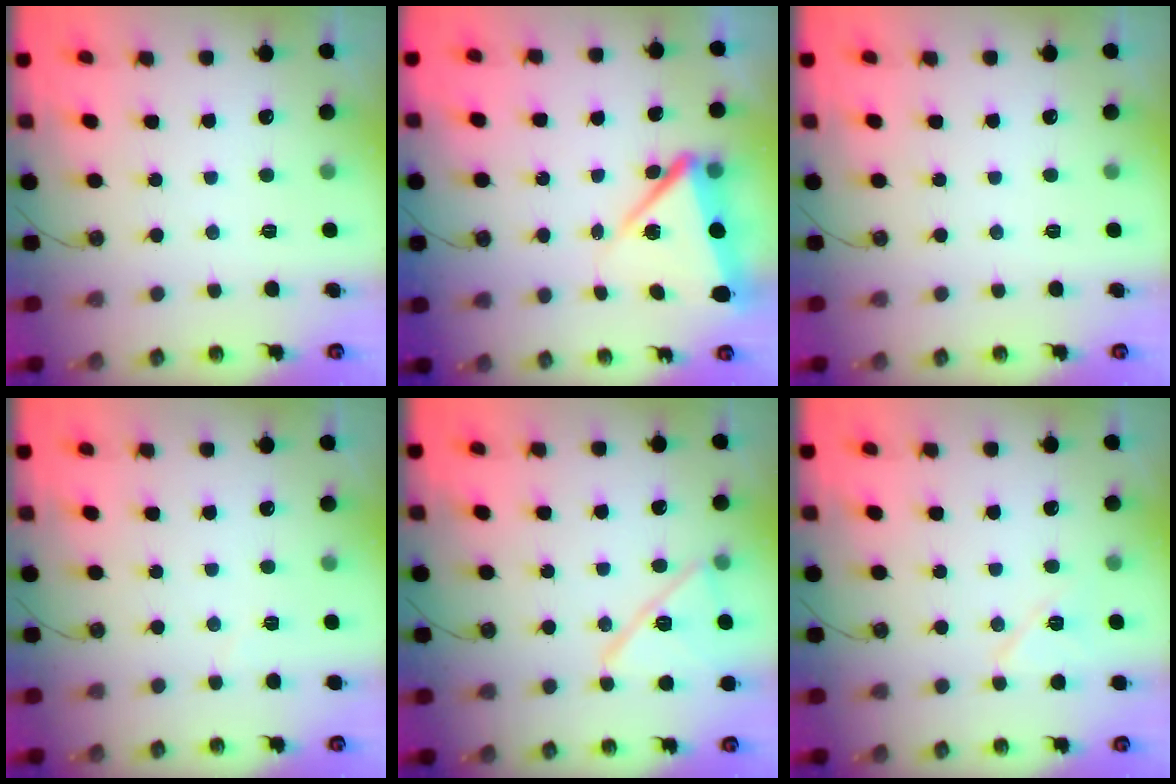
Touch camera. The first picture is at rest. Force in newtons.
{"total": 8.1, "press": 8.1, "slide": 0.7}
{"total": 0.0}
{"total": 2.8, "press": 2.7, "slide": 0.8}
{"total": 13.9, "press": 13.8, "slide": 1.4}
{"total": 6.8, "press": 6.8, "slide": 0.3}